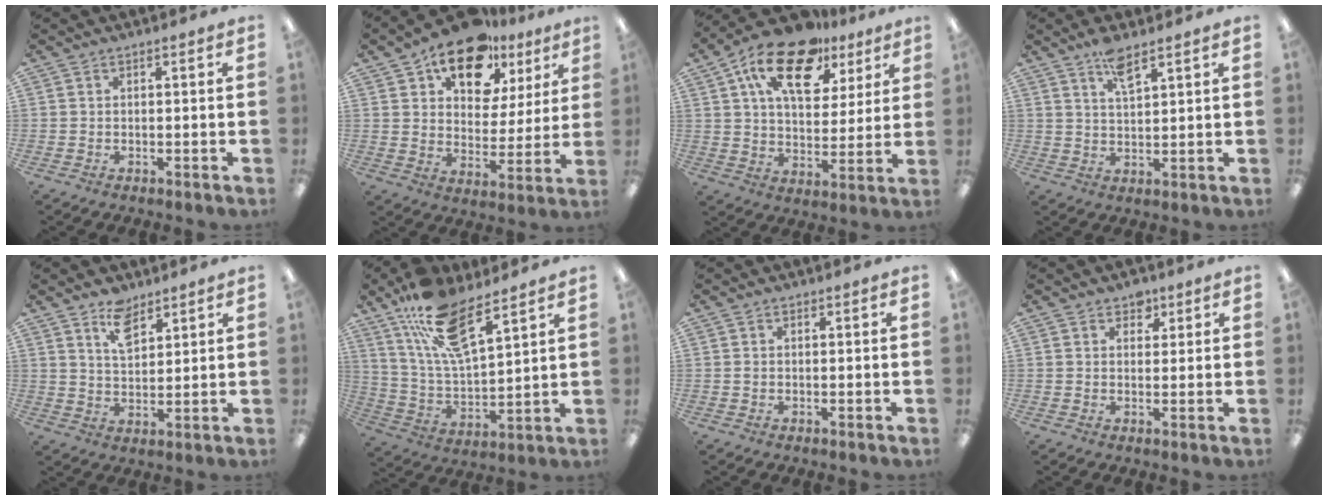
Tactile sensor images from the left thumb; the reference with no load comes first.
{"total": 15.5, "force": [10.9, 8.6, 7.0], "torque": [-0.109, -0.062, 0.193]}
{"total": 18.3, "force": [10.8, 9.6, 11.1], "torque": [-0.188, -0.043, 0.189]}
{"total": 5.2, "force": [3.9, 1.3, 3.2], "torque": [-0.059, -0.015, 0.065]}
{"total": 7.0, "force": [5.0, 3.6, 3.3], "torque": [-0.046, -0.022, 0.088]}
{"total": 16.2, "force": [11.2, 5.4, 10.4], "torque": [-0.203, -0.046, 0.196]}
{"total": 0.5, "force": [0.1, 0.4, 0.3], "torque": [-0.006, 0.003, 0.000]}
{"total": 3.4, "force": [2.3, 2.3, 1.0], "torque": [-0.002, -0.006, 0.037]}